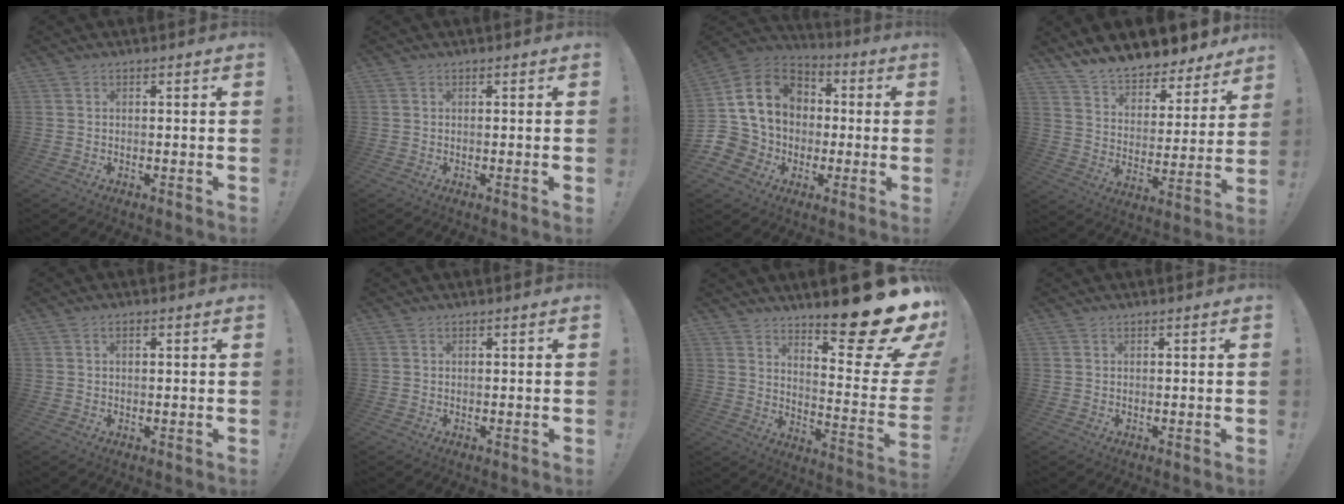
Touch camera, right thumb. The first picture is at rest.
{"total": 1.0, "force": [-0.3, -0.4, 0.9], "torque": [-0.022, 0.002, -0.004]}
{"total": 15.5, "force": [1.4, 13.8, 7.0], "torque": [-0.137, 0.008, 0.049]}
{"total": 10.7, "force": [10.0, 3.1, 2.0], "torque": [-0.046, -0.095, 0.179]}
{"total": 1.0, "force": [0.3, 0.6, 0.7], "torque": [-0.009, 0.001, 0.003]}
{"total": 0.0}
{"total": 19.7, "force": [14.9, 3.3, 12.4], "torque": [-0.150, -0.136, 0.231]}
{"total": 0.0}